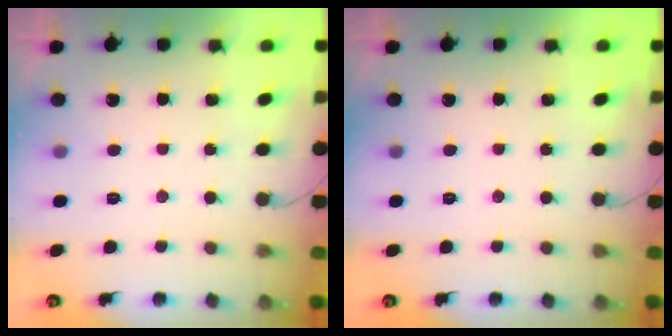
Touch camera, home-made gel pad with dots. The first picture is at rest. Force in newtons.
{"total": 0.0}